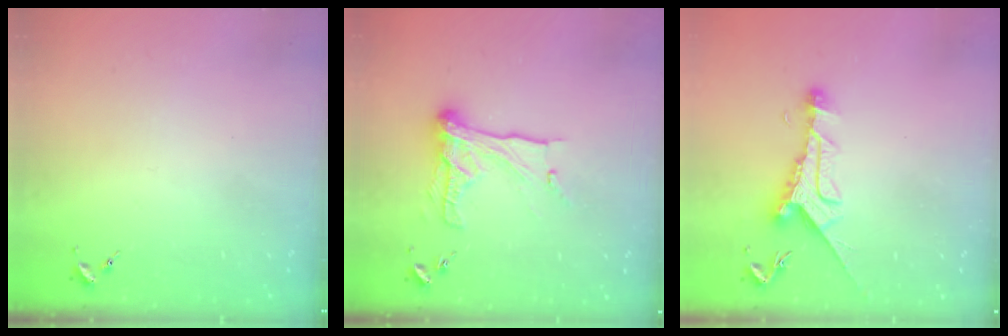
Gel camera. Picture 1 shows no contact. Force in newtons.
{"total": 15.8, "press": 15.8, "slide": 1.2}
{"total": 9.8, "press": 9.8, "slide": 0.2}